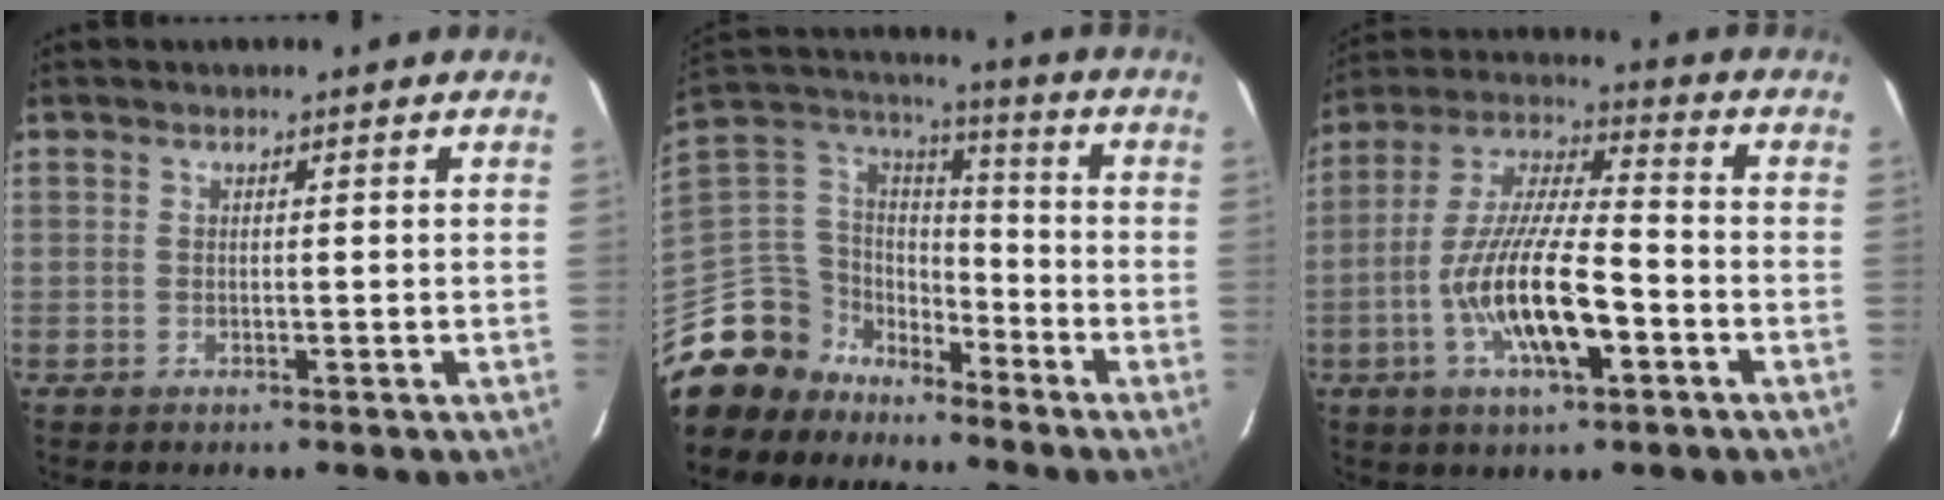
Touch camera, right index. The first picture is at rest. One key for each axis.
{"total": 14.9, "fx": -11.4, "fy": 9.1, "fz": 3.1, "tx": -0.101, "ty": 0.044, "tz": -0.208}
{"total": 15.3, "fx": -5.4, "fy": 4.2, "fz": 13.8, "tx": -0.277, "ty": -0.006, "tz": -0.100}